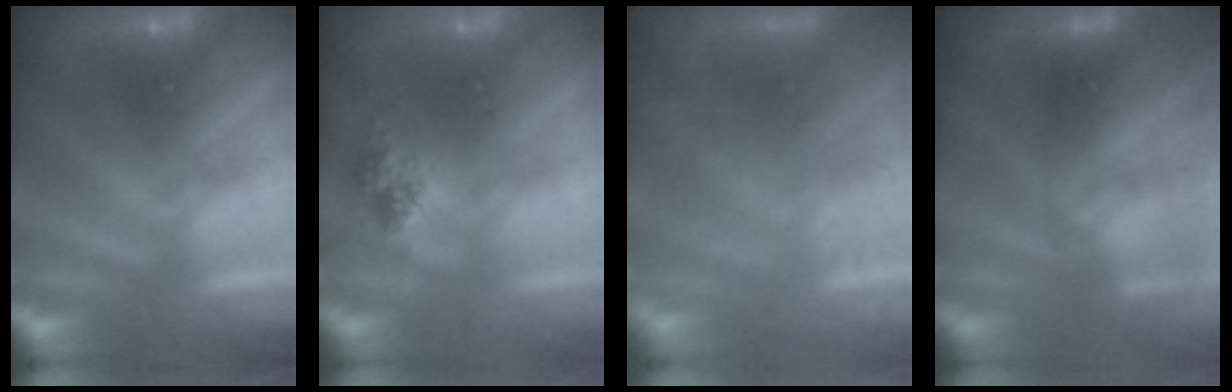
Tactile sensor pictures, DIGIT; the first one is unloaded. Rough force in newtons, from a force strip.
{"total": 2.5}
{"total": 10.7}
{"total": 2.8}